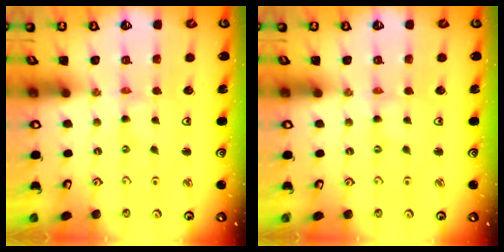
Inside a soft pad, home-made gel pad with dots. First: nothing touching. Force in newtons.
{"total": 0.0}